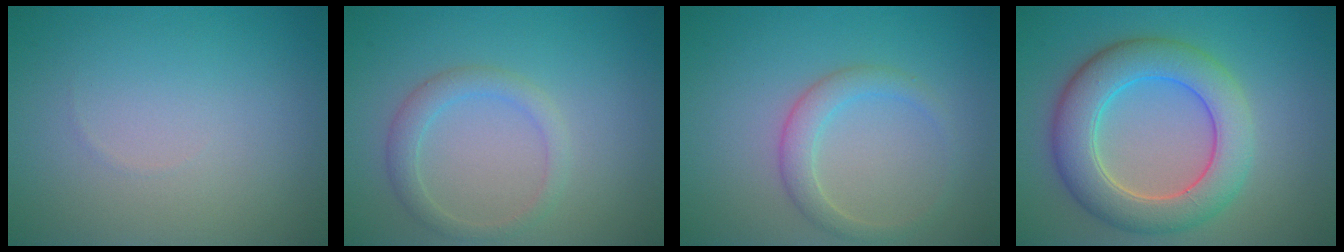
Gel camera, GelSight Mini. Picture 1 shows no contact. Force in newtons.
{"total": 2.2, "press": 2.1, "slide": 0.1}
{"total": 2.4, "press": 2.4, "slide": 0.2}
{"total": 8.3, "press": 8.3, "slide": 0.1}